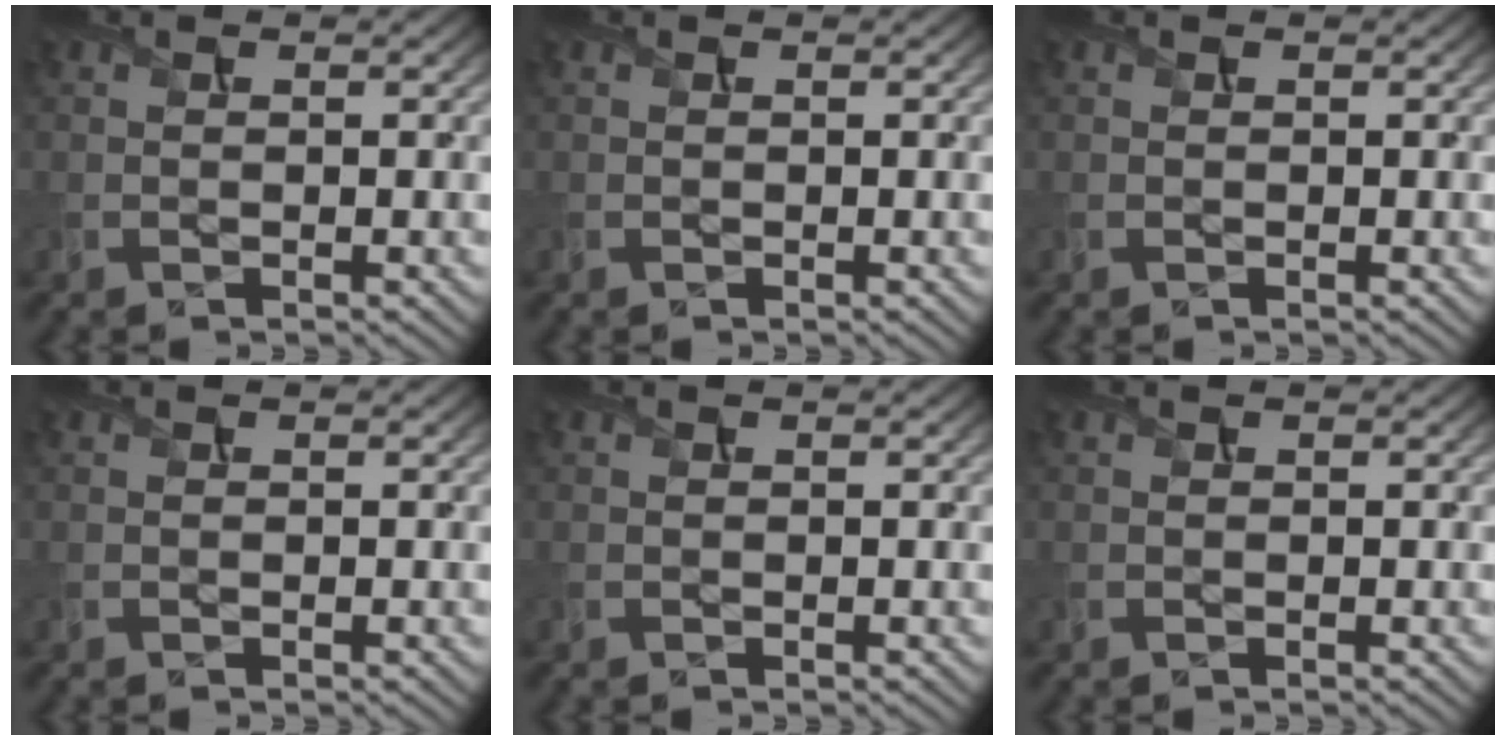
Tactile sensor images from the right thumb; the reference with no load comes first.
{"total": 0.0}
{"total": 0.0}
{"total": 0.0}
{"total": 0.0}
{"total": 0.0}